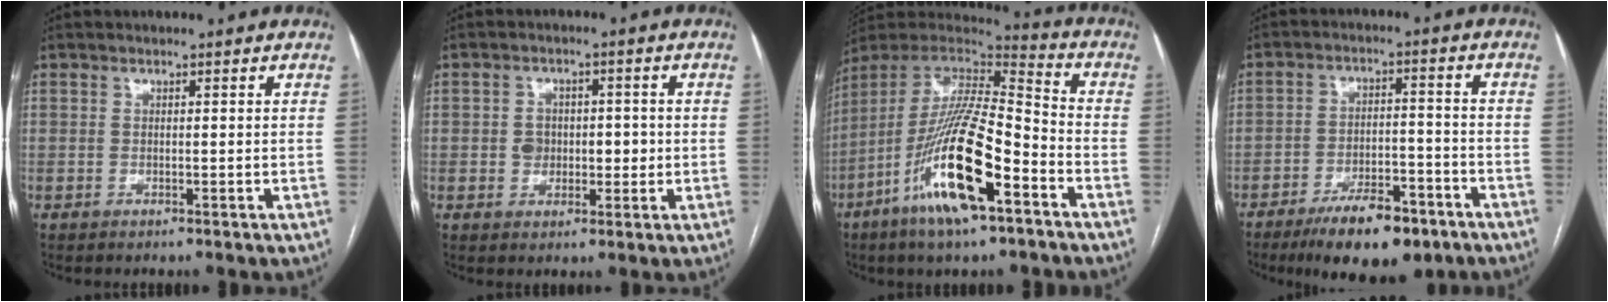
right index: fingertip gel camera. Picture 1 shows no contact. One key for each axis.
{"total": 4.5, "fx": -0.2, "fy": 3.5, "fz": 2.9, "tx": -0.038, "ty": 0.020, "tz": 0.005}
{"total": 20.4, "fx": -9.4, "fy": 3.8, "fz": 17.7, "tx": -0.359, "ty": -0.025, "tz": -0.169}
{"total": 11.9, "fx": -8.1, "fy": 4.2, "fz": 7.6, "tx": -0.117, "ty": 0.001, "tz": -0.129}